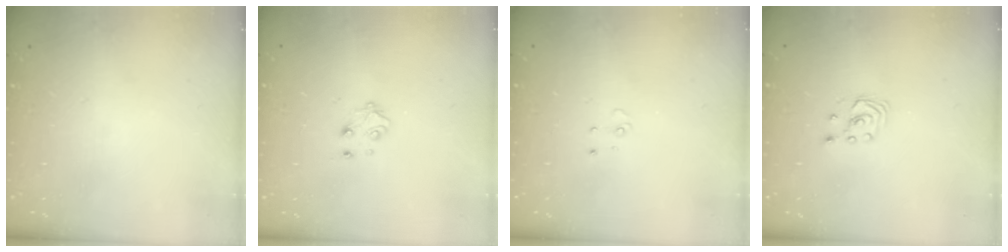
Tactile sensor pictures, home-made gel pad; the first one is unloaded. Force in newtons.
{"total": 4.4, "press": 4.4, "slide": 0.5}
{"total": 2.7, "press": 2.7, "slide": 0.2}
{"total": 1.9, "press": 1.9, "slide": 0.2}